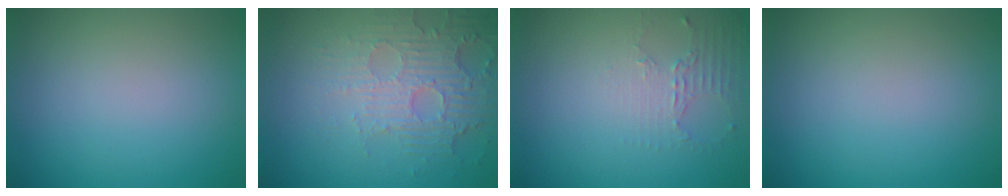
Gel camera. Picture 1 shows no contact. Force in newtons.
{"total": 4.3, "press": 3.8, "slide": 2.0}
{"total": 2.2, "press": 1.6, "slide": 1.5}
{"total": 0.0}